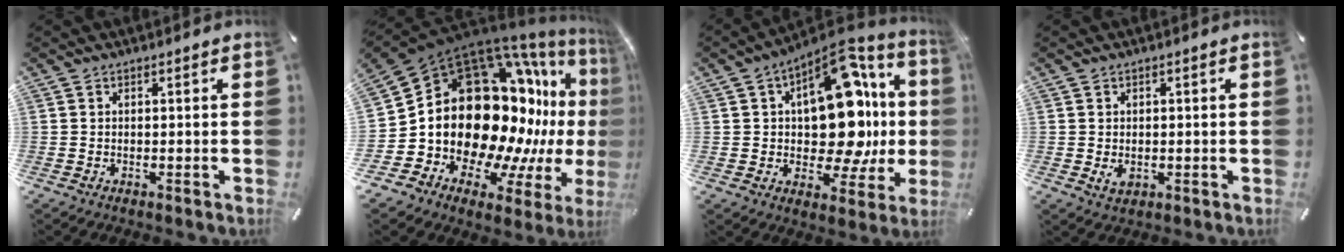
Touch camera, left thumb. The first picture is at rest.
{"total": 26.3, "force": [3.1, 18.6, 18.3], "torque": [-0.232, -0.127, 0.111]}
{"total": 20.9, "force": [3.4, 12.3, 16.5], "torque": [-0.237, -0.043, 0.054]}
{"total": 2.3, "force": [-0.4, 1.8, 1.4], "torque": [-0.023, -0.003, -0.009]}